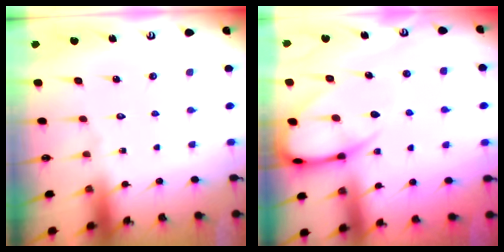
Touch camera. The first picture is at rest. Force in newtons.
{"total": 9.7, "press": 9.7, "slide": 1.0}